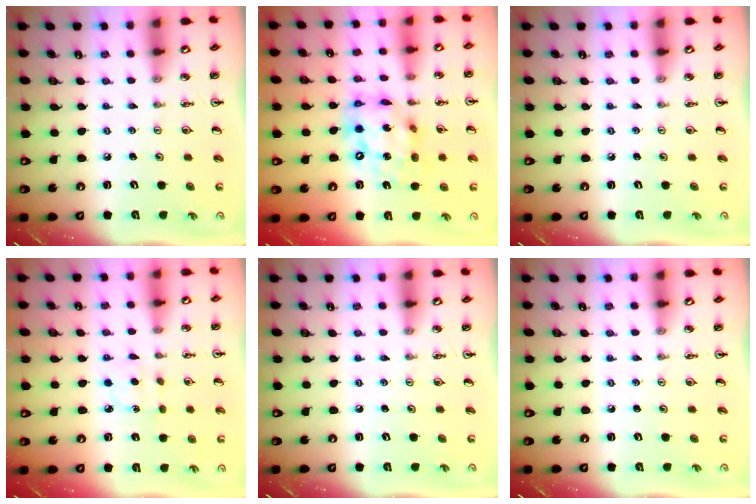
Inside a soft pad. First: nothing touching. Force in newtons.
{"total": 15.5, "press": 15.5, "slide": 1.1}
{"total": 0.0}
{"total": 4.6, "press": 4.5, "slide": 0.5}
{"total": 0.0}
{"total": 0.0}